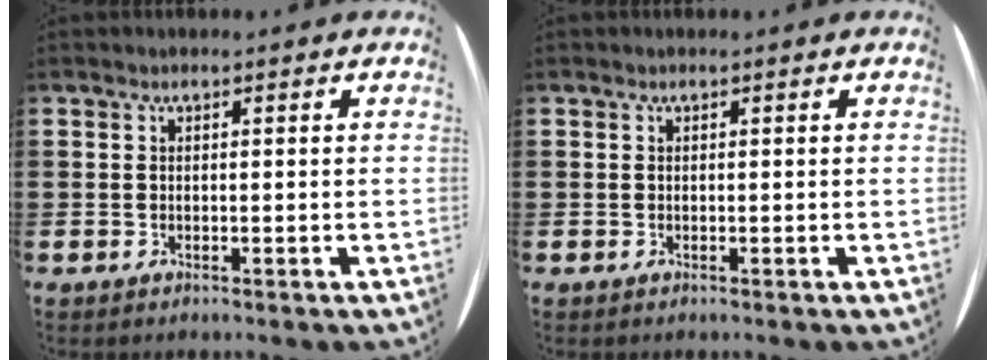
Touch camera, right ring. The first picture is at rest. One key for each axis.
{"total": 0.0}